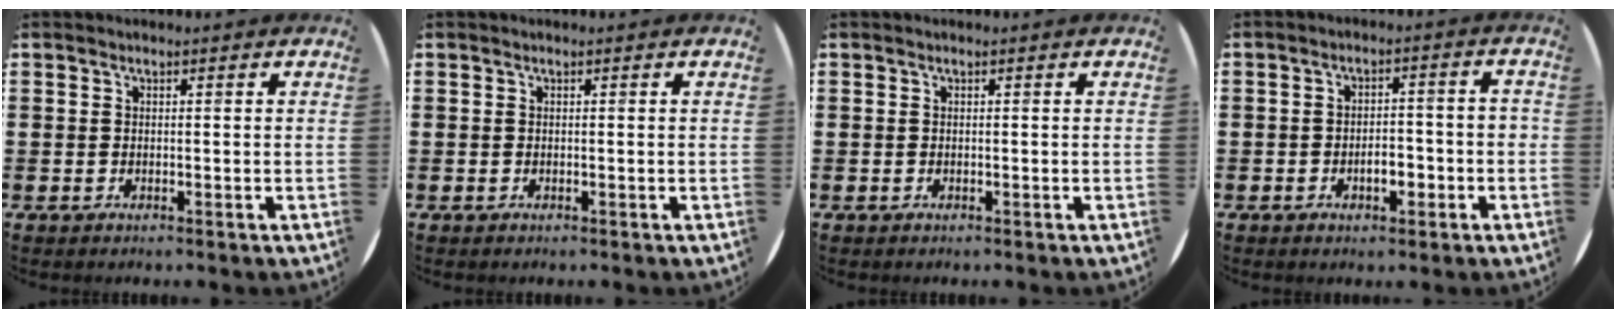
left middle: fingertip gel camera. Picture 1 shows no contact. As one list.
[{"total": 0.0}, {"total": 0.0}, {"total": 3.5, "force": [-1.3, 1.7, 2.8], "torque": [-0.041, 0.003, -0.029]}]